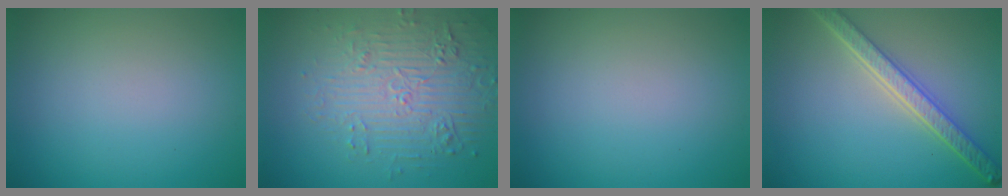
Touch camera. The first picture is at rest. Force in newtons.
{"total": 5.1, "press": 4.4, "slide": 2.7}
{"total": 0.0}
{"total": 4.9, "press": 3.8, "slide": 3.1}